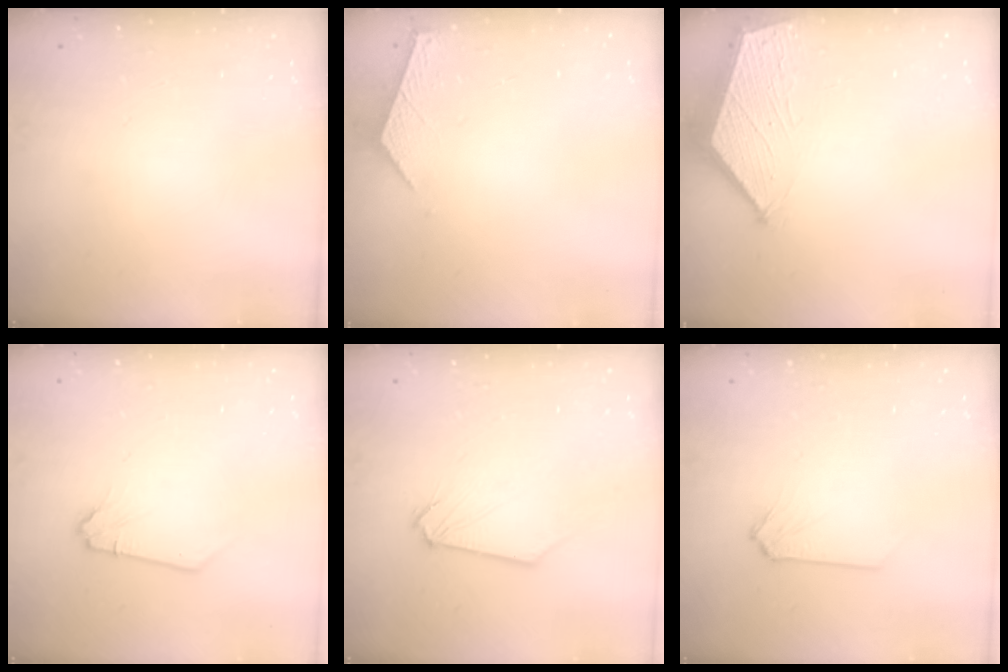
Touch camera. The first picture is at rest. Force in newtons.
{"total": 2.4, "press": 2.4, "slide": 0.3}
{"total": 2.9, "press": 2.9, "slide": 0.4}
{"total": 0.0}
{"total": 1.3, "press": 1.2, "slide": 0.2}
{"total": 0.0}